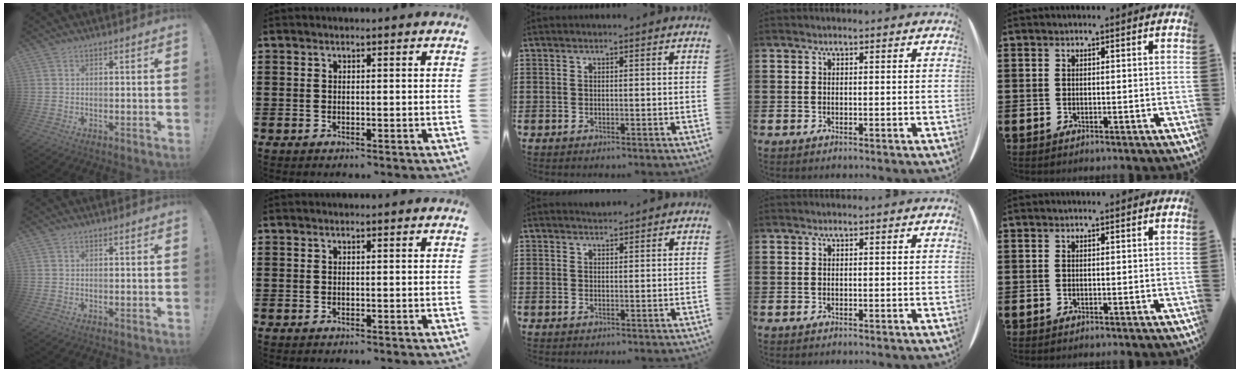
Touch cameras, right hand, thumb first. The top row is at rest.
{"middle": {"total": 1.0, "force": [1.0, 0.1, -0.1], "torque": [-0.001, -0.001, 0.020]}}